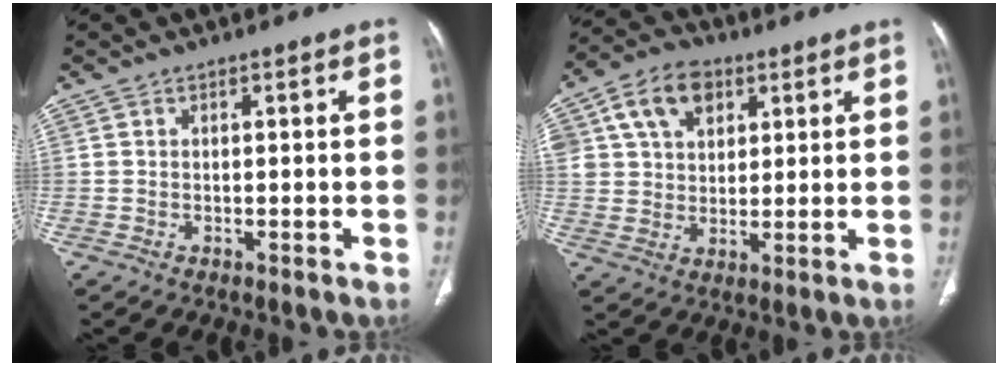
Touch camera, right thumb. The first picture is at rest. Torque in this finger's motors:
{"motor_torque": [1.34, 1.87, 1.22, 0.49, 0.12]}